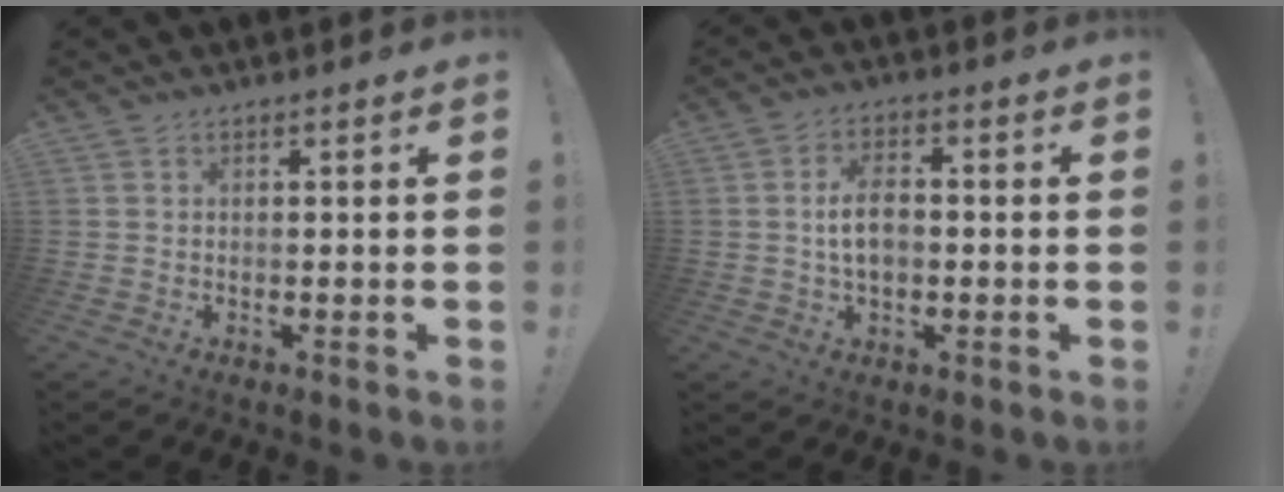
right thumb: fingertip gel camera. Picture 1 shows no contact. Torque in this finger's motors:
{"motor_torque": [-0.09, 0.28, -0.05, -0.04, 0.03]}